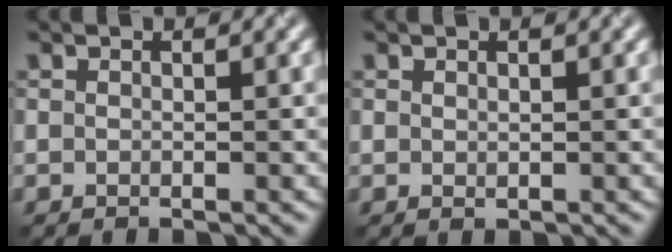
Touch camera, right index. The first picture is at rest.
{"total": 0.0}